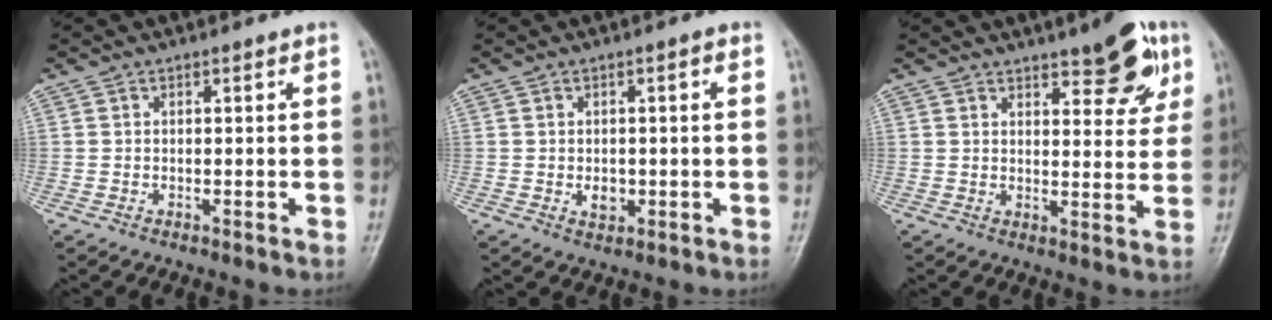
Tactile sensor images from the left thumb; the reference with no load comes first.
{"total": 3.5, "force": [-0.5, 2.5, 2.4], "torque": [-0.022, 0.000, -0.006]}
{"total": 9.6, "force": [5.6, 3.7, 6.9], "torque": [-0.059, -0.026, 0.074]}